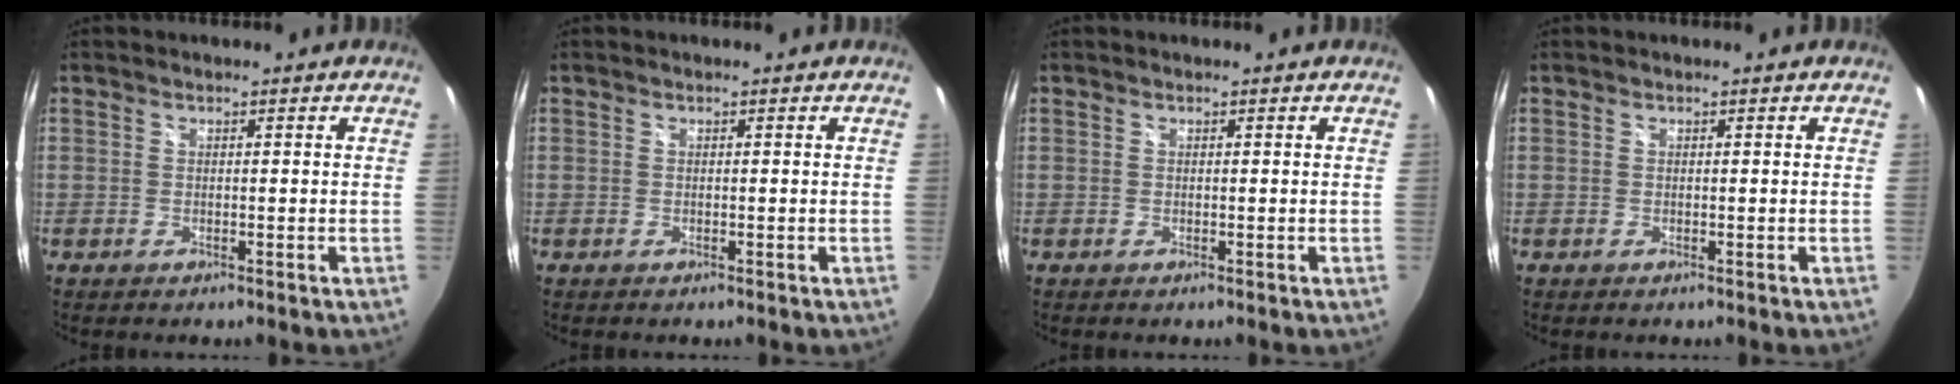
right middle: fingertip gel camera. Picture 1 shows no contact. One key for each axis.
{"total": 0.0}
{"total": 0.0}
{"total": 0.0}